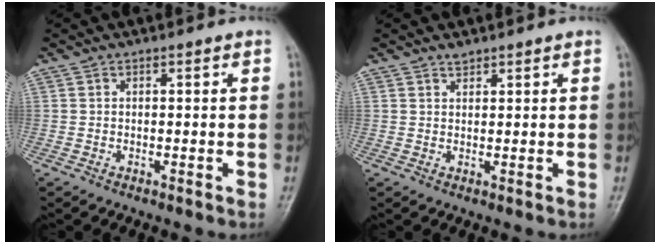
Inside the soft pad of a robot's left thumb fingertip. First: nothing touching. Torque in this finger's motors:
{"motor_torque": [-0.15, 0.08, -0.19, -0.05, 0.00]}